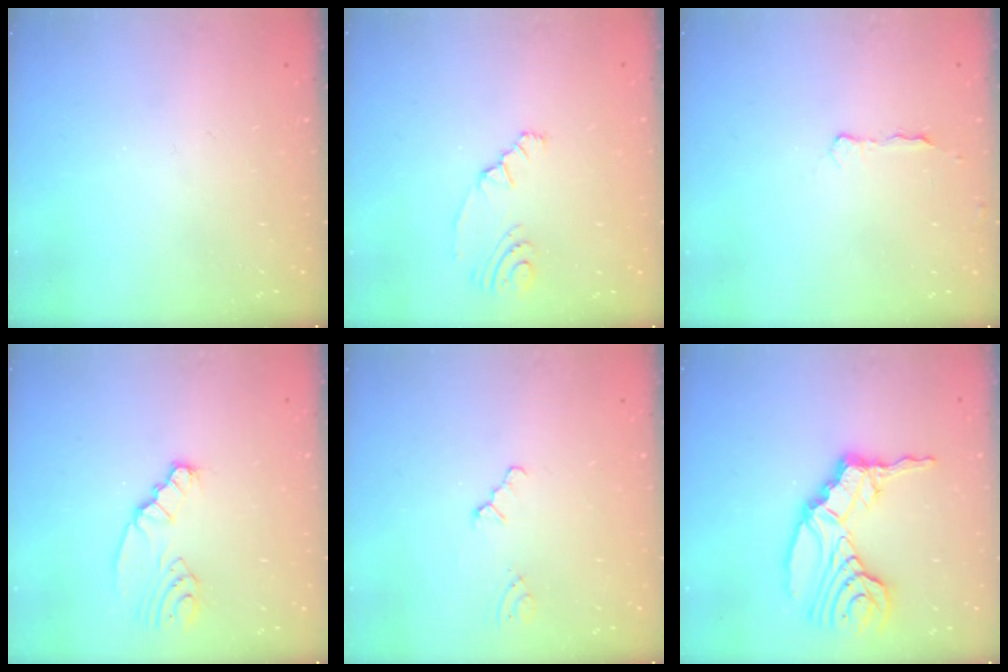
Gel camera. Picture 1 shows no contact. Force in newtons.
{"total": 5.5, "press": 2.0, "slide": 5.2}
{"total": 5.0, "press": 3.4, "slide": 3.6}
{"total": 2.4, "press": 2.4, "slide": 0.4}
{"total": 0.5, "press": 0.5, "slide": 0.2}
{"total": 15.3, "press": 15.2, "slide": 2.1}